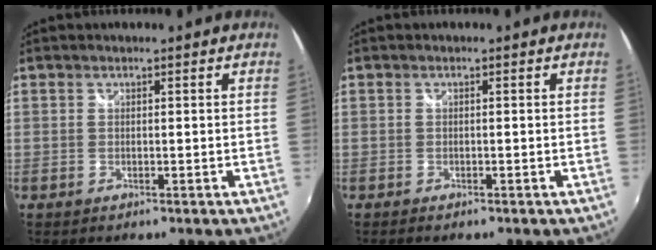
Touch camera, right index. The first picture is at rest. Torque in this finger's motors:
{"motor_torque": [-0.02, -0.01, 0.02, 0.00]}